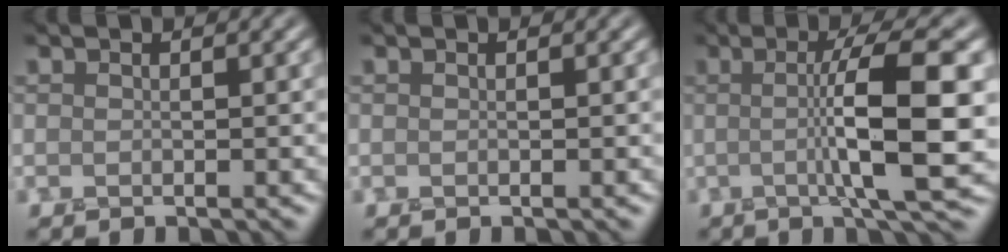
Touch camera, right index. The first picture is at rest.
{"total": 0.0}
{"total": 8.4, "force": [0.0, 1.6, 8.3], "torque": [-0.116, 0.002, -0.003]}